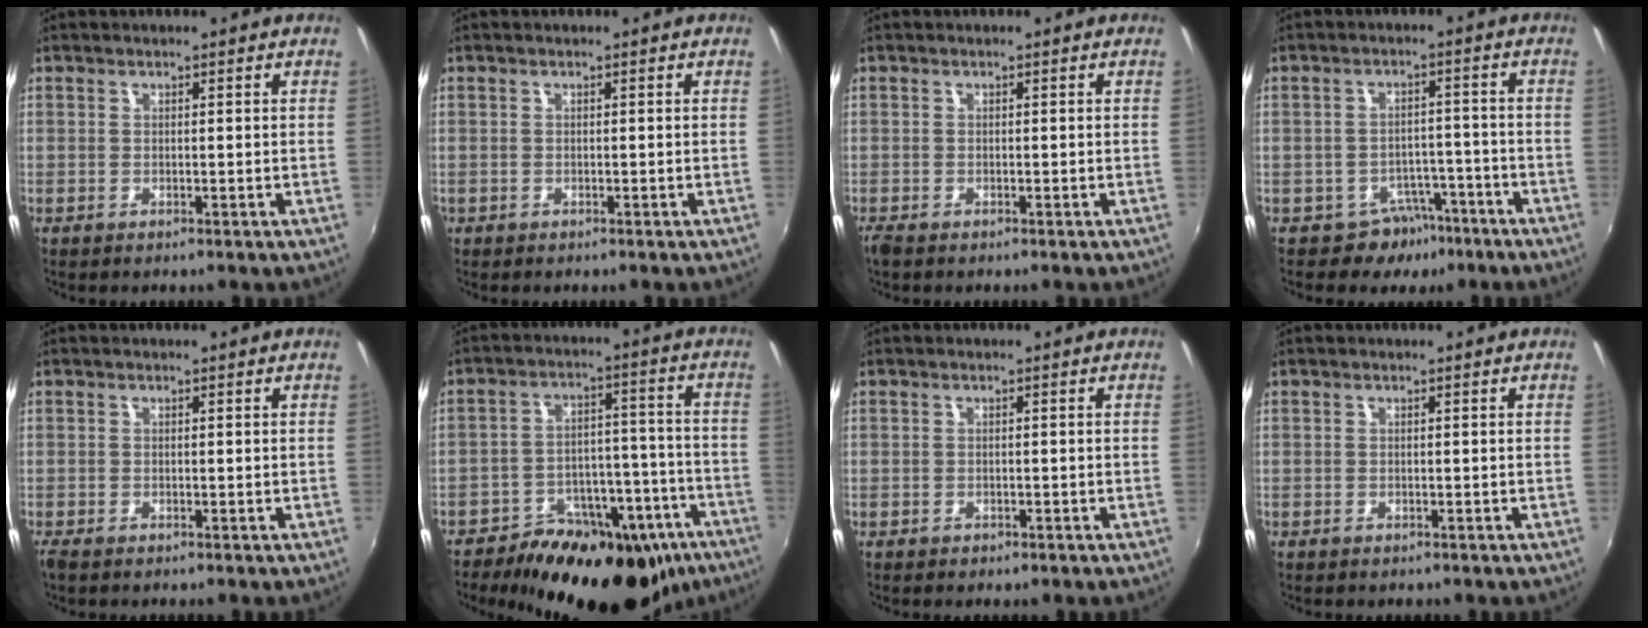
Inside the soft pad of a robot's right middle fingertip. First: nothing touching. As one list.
[{"total": 0.6, "force": [-0.4, 0.4, 0.0], "torque": [-0.001, -0.004, -0.007]}, {"total": 1.5, "force": [-1.3, 0.5, 0.7], "torque": [-0.016, -0.009, -0.024]}, {"total": 5.9, "force": [-4.2, 4.1, 0.9], "torque": [-0.016, 0.027, -0.049]}, {"total": 0.9, "force": [-0.7, 0.2, 0.4], "torque": [-0.010, -0.006, -0.014]}, {"total": 25.7, "force": [-18.1, 12.5, 13.4], "torque": [-0.211, 0.023, -0.226]}, {"total": 1.1, "force": [-0.9, 0.6, 0.4], "torque": [-0.010, -0.002, -0.011]}, {"total": 0.5, "force": [-0.4, 0.4, 0.0], "torque": [-0.002, -0.003, -0.006]}]